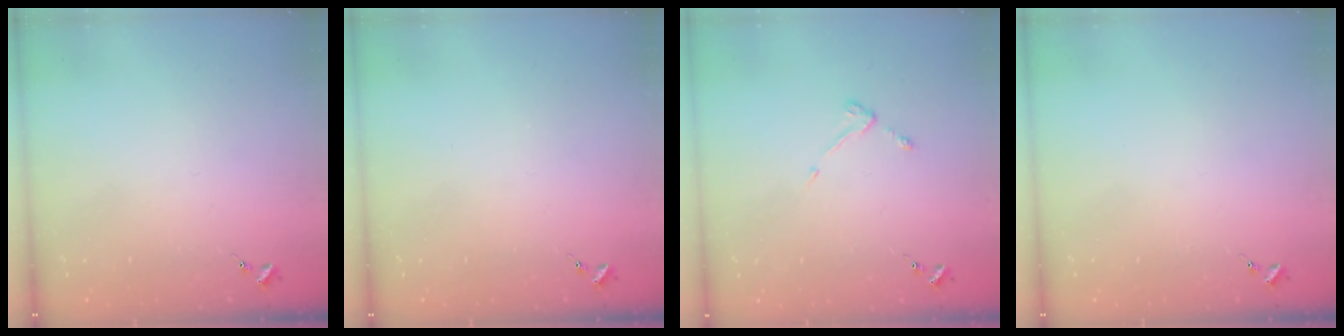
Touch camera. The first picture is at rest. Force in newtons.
{"total": 0.0}
{"total": 3.5, "press": 3.4, "slide": 0.5}
{"total": 0.0}